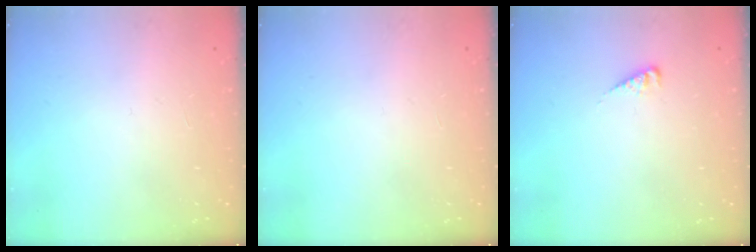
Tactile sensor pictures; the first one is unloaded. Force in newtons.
{"total": 0.0}
{"total": 2.6, "press": 2.6, "slide": 0.5}